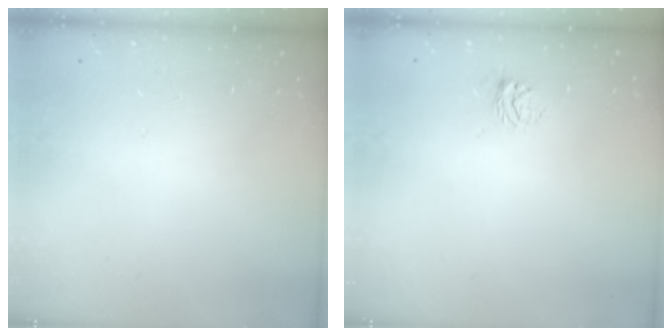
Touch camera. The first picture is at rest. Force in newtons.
{"total": 3.9, "press": 3.9, "slide": 0.5}